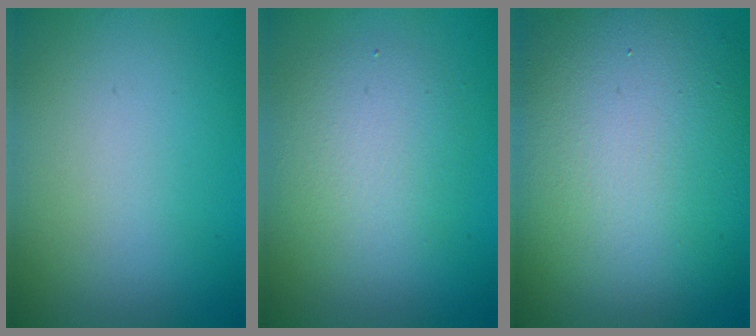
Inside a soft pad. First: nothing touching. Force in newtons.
{"total": 3.8, "press": 3.7, "slide": 0.3}
{"total": 15.2, "press": 15.2, "slide": 1.1}